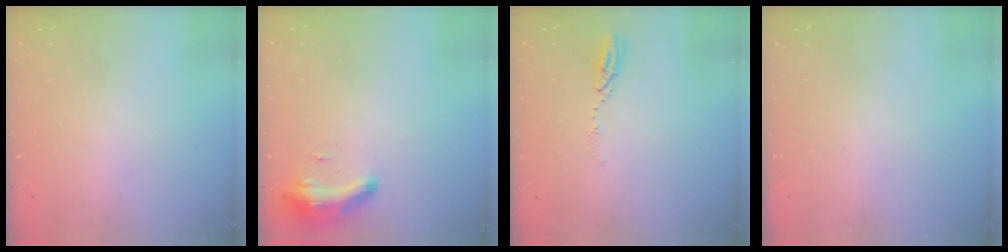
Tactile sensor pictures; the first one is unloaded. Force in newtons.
{"total": 9.2, "press": 9.1, "slide": 0.5}
{"total": 4.0, "press": 4.0, "slide": 0.4}
{"total": 0.0}